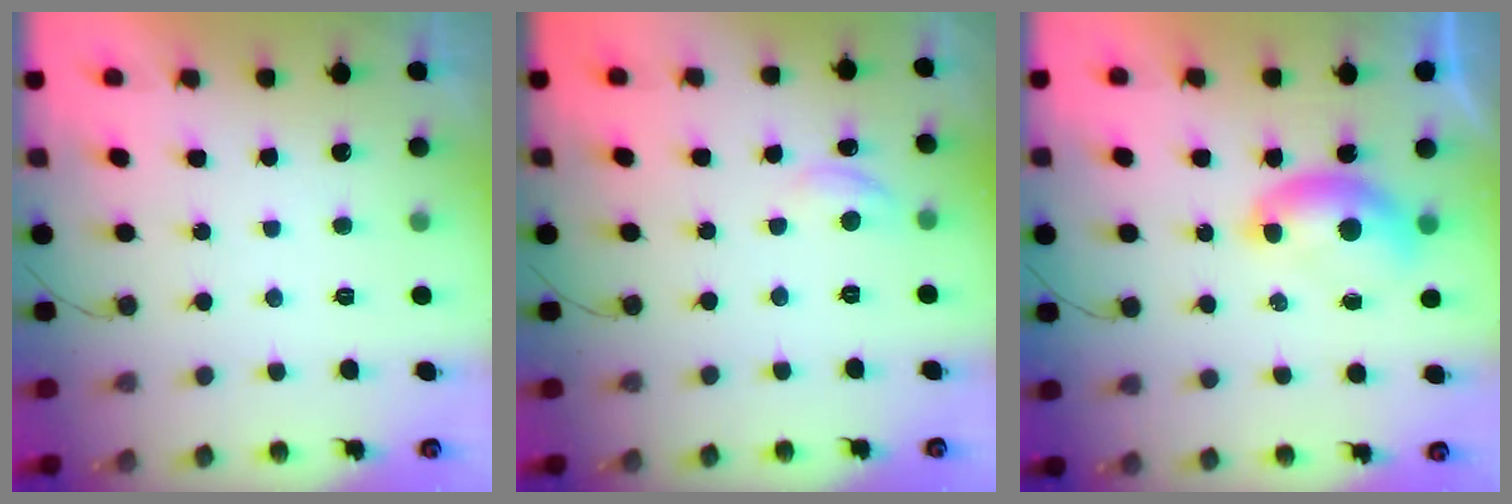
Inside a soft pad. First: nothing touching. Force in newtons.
{"total": 5.8, "press": 5.8, "slide": 0.3}
{"total": 8.1, "press": 8.0, "slide": 1.3}